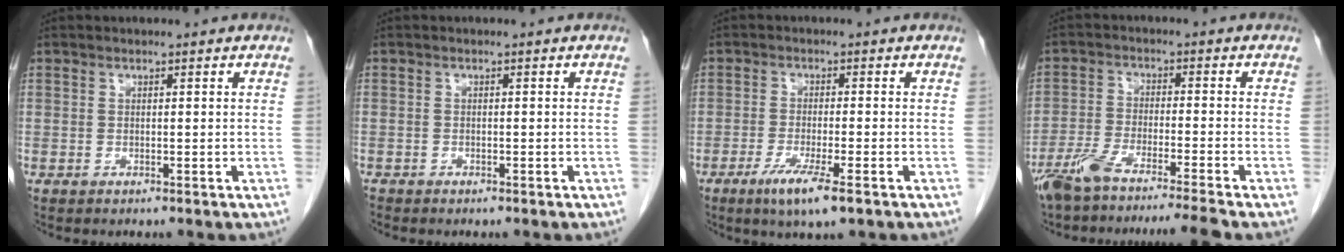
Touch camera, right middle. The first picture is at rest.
{"total": 0.6, "force": [-0.6, 0.3, 0.1], "torque": [-0.004, 0.000, -0.011]}
{"total": 6.2, "force": [-3.5, 0.3, 5.0], "torque": [-0.095, -0.016, -0.060]}
{"total": 10.8, "force": [-9.1, -1.3, 5.5], "torque": [-0.084, -0.020, -0.151]}